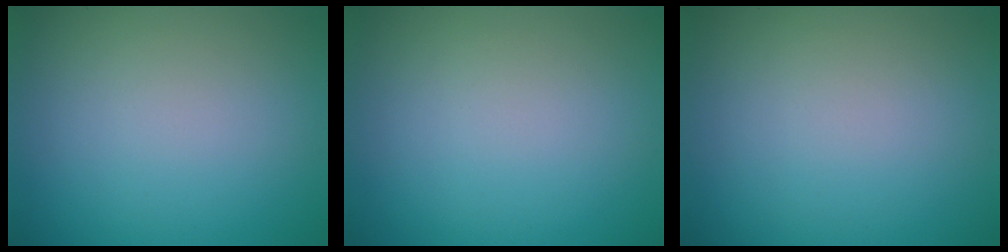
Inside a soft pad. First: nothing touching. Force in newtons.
{"total": 0.0}
{"total": 0.0}